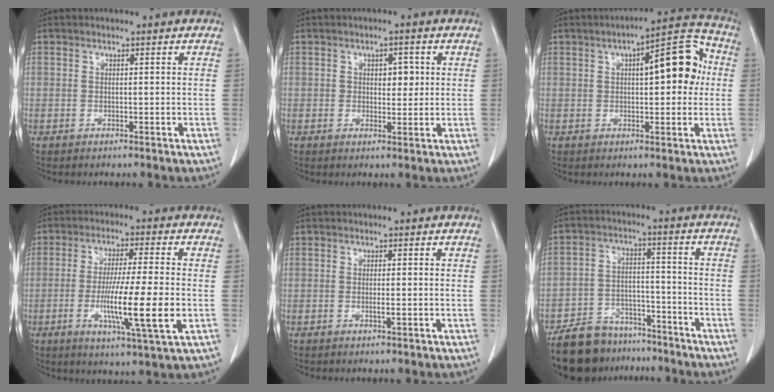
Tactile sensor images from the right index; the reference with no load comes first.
{"total": 3.0, "force": [0.9, 1.8, 2.3], "torque": [-0.023, 0.005, 0.015]}
{"total": 11.2, "force": [2.0, 3.4, 10.5], "torque": [-0.140, 0.035, 0.023]}
{"total": 12.0, "force": [-2.4, -0.4, 11.8], "torque": [-0.202, -0.022, -0.046]}
{"total": 0.7, "force": [-0.1, -0.1, 0.7], "torque": [-0.010, 0.000, 0.000]}
{"total": 12.6, "force": [-10.7, 5.8, 3.2], "torque": [-0.056, 0.019, -0.174]}